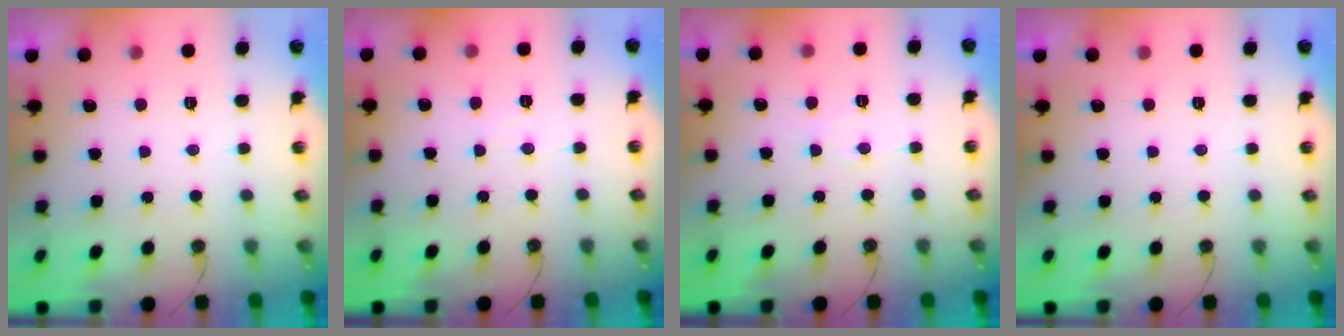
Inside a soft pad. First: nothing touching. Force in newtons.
{"total": 3.6, "press": 3.5, "slide": 0.5}
{"total": 3.7, "press": 3.6, "slide": 0.5}
{"total": 0.0}